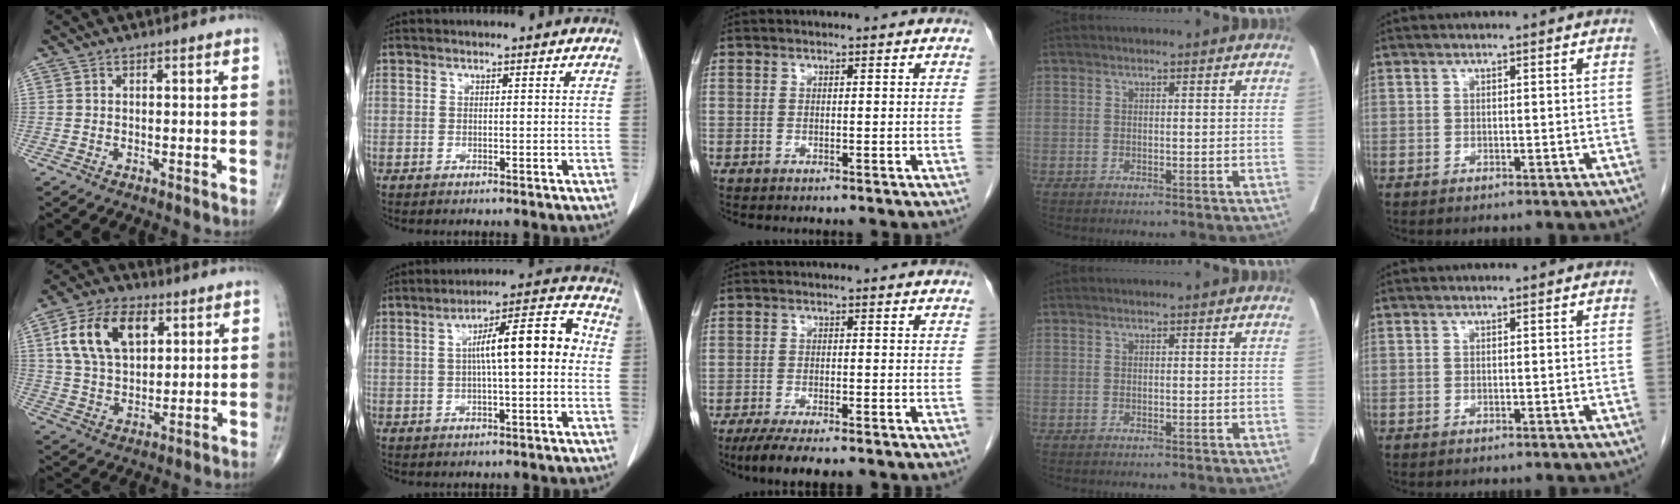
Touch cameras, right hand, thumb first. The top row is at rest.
{"thumb": {"total": 15.1, "force": [5.2, 9.2, 10.7], "torque": [-0.179, -0.003, 0.098]}, "index": {"total": 10.7, "force": [0.4, 2.0, 10.5], "torque": [-0.163, 0.037, 0.005]}, "middle": {"total": 7.5, "force": [-5.8, 1.5, 4.6], "torque": [-0.070, -0.014, -0.087]}}